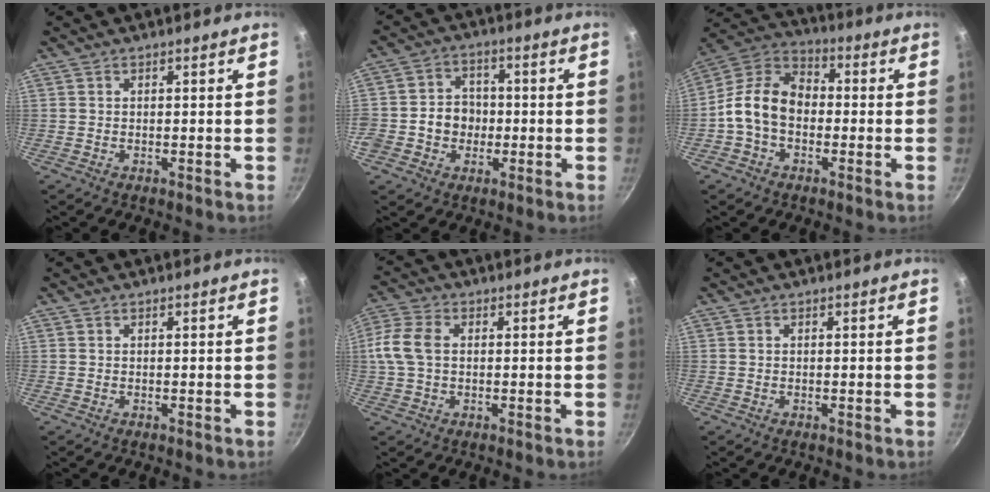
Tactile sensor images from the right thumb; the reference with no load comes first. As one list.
[{"total": 7.9, "force": [-1.4, 7.0, 3.2], "torque": [-0.020, 0.020, -0.034]}, {"total": 12.1, "force": [-1.8, 8.7, 8.2], "torque": [-0.120, 0.040, -0.056]}, {"total": 0.0}, {"total": 7.8, "force": [0.6, 5.1, 5.9], "torque": [-0.129, 0.016, 0.002]}, {"total": 0.0}]